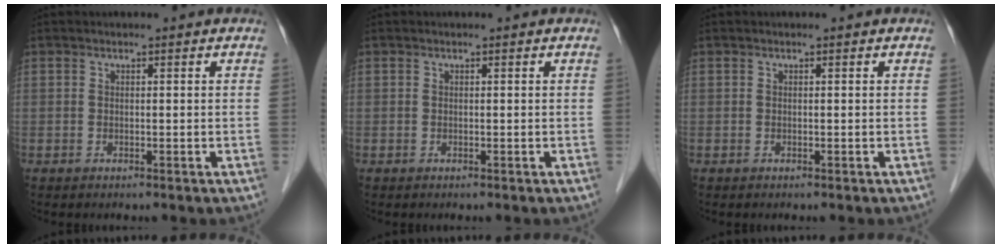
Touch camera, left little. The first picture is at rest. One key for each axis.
{"total": 0.0}
{"total": 0.0}